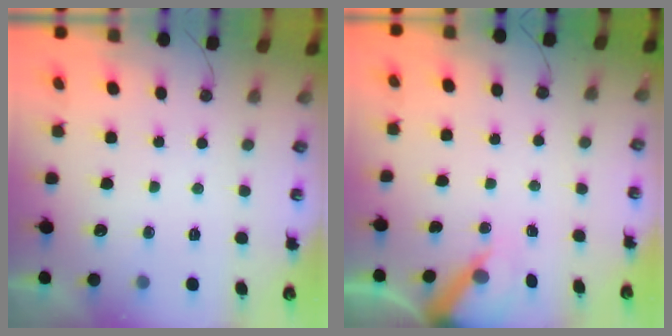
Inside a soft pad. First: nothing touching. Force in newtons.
{"total": 6.7, "press": 6.7, "slide": 0.4}